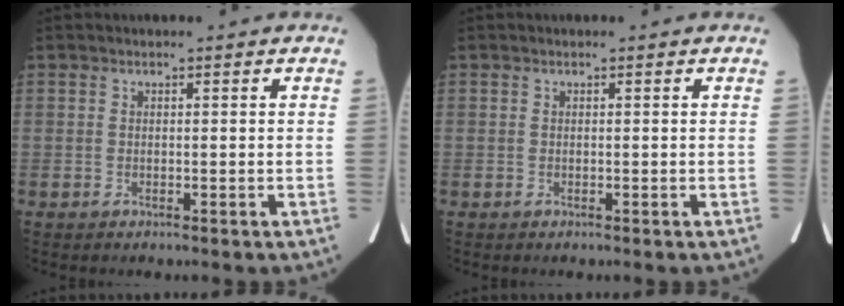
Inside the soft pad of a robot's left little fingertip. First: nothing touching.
{"total": 0.0}